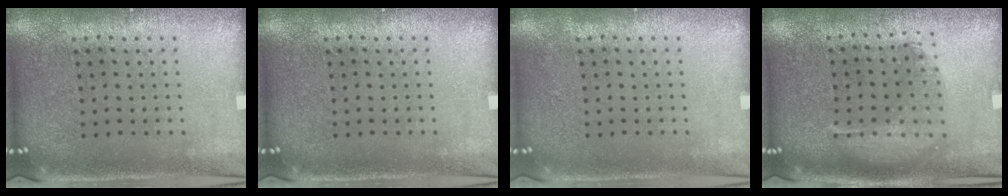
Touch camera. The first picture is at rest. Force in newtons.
{"total": 0.0}
{"total": 0.0}
{"total": 1.4, "press": 1.3, "slide": 0.4}